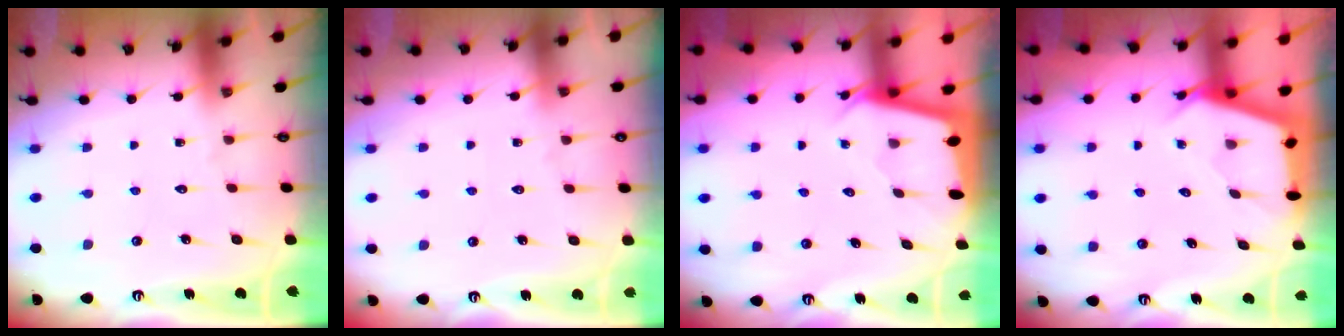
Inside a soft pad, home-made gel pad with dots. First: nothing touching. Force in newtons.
{"total": 2.8, "press": 2.7, "slide": 0.4}
{"total": 2.0, "press": 1.9, "slide": 0.2}
{"total": 2.8, "press": 2.8, "slide": 0.3}